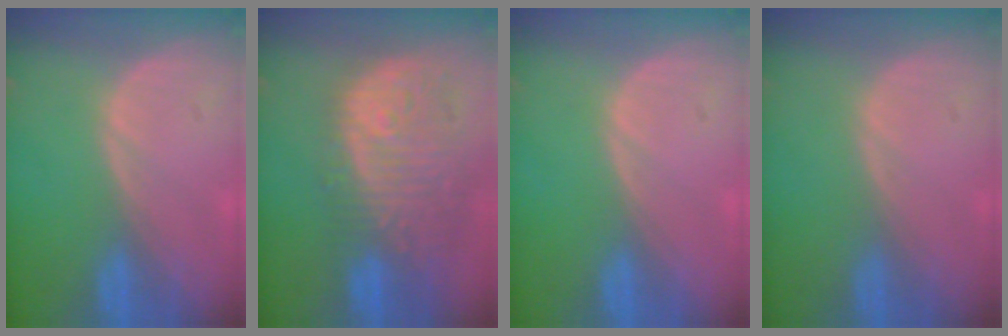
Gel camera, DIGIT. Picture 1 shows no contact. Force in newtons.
{"total": 12.7, "press": 11.0, "slide": 6.3}
{"total": 0.0}
{"total": 0.0}